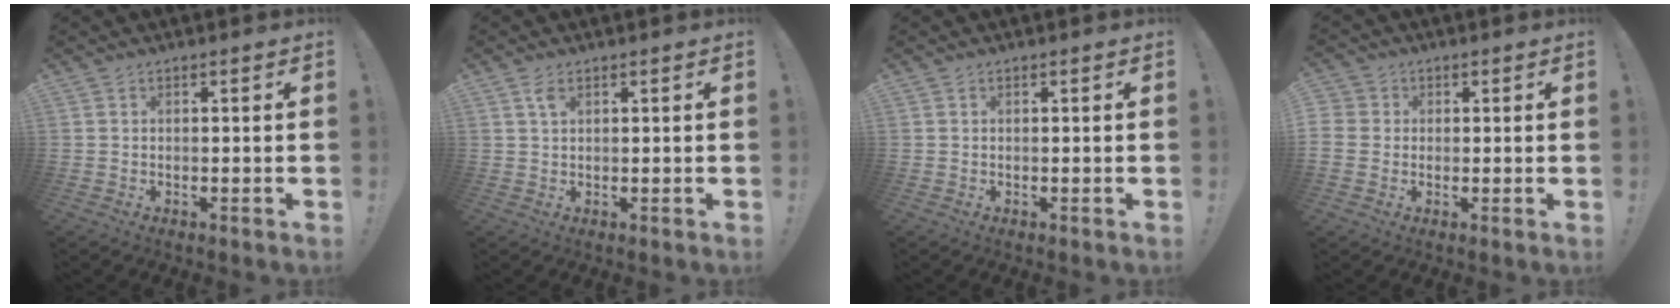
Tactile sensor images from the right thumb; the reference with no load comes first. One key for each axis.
{"total": 2.6, "fx": 1.3, "fy": 1.2, "fz": 1.9, "tx": -0.040, "ty": 0.002, "tz": 0.022}
{"total": 0.0}
{"total": 5.5, "fx": 0.3, "fy": 5.3, "fz": 1.2, "tx": -0.029, "ty": 0.003, "tz": 0.004}